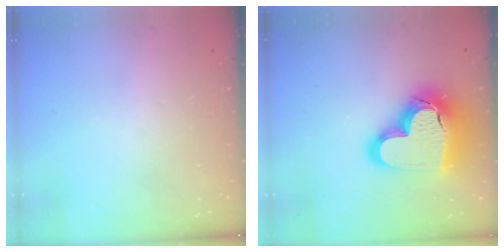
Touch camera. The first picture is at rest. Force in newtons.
{"total": 22.8, "press": 22.6, "slide": 2.2}